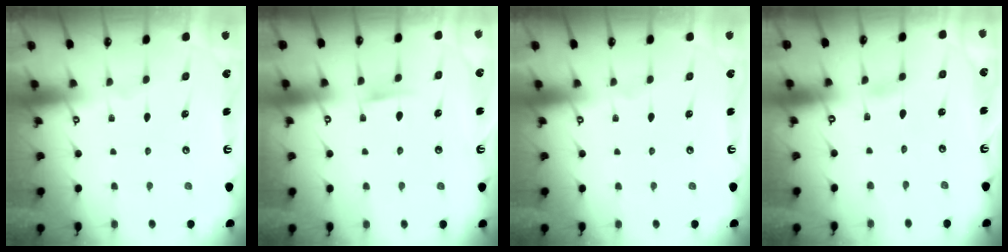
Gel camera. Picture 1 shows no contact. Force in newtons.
{"total": 3.8, "press": 3.8, "slide": 0.5}
{"total": 0.0}
{"total": 1.6, "press": 1.6, "slide": 0.2}